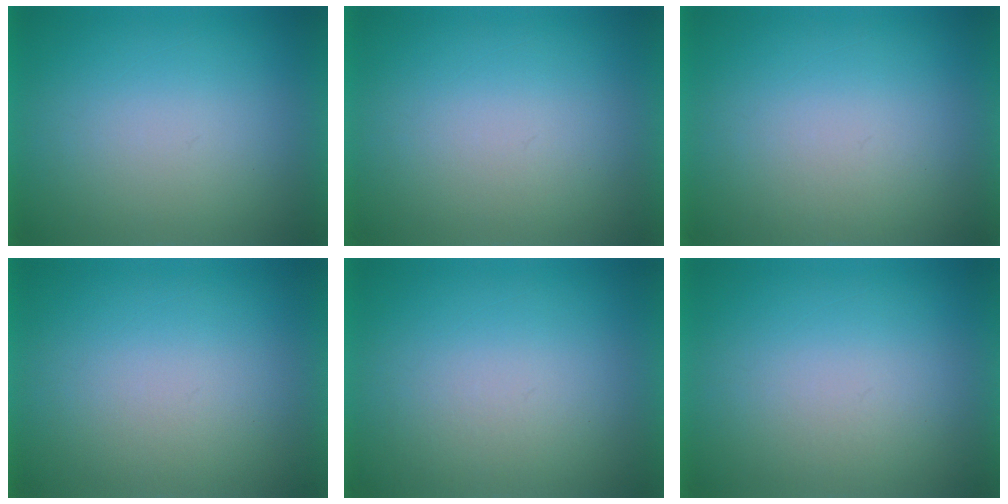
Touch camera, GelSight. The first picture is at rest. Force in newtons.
{"total": 1.0}
{"total": 1.1}
{"total": 1.2}
{"total": 1.2}
{"total": 1.0}